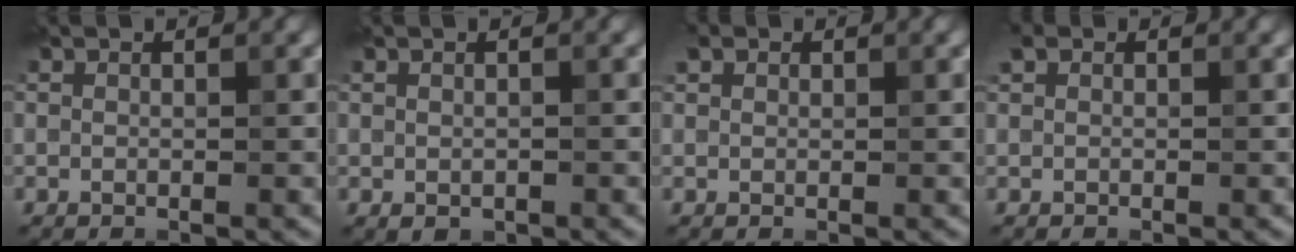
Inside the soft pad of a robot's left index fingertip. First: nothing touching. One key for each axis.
{"total": 0.9, "fx": -0.2, "fy": 0.6, "fz": 0.7, "tx": -0.010, "ty": -0.004, "tz": -0.001}
{"total": 1.3, "fx": 0.8, "fy": 1.0, "fz": 0.3, "tx": -0.006, "ty": 0.003, "tz": 0.011}
{"total": 1.2, "fx": 0.5, "fy": 1.1, "fz": 0.3, "tx": -0.002, "ty": 0.002, "tz": 0.002}